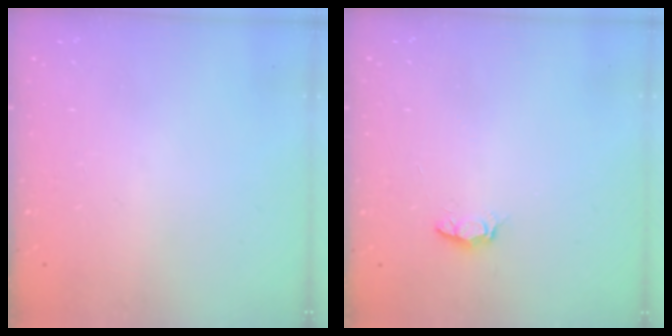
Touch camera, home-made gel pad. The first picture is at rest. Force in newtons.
{"total": 3.3, "press": 3.3, "slide": 0.4}